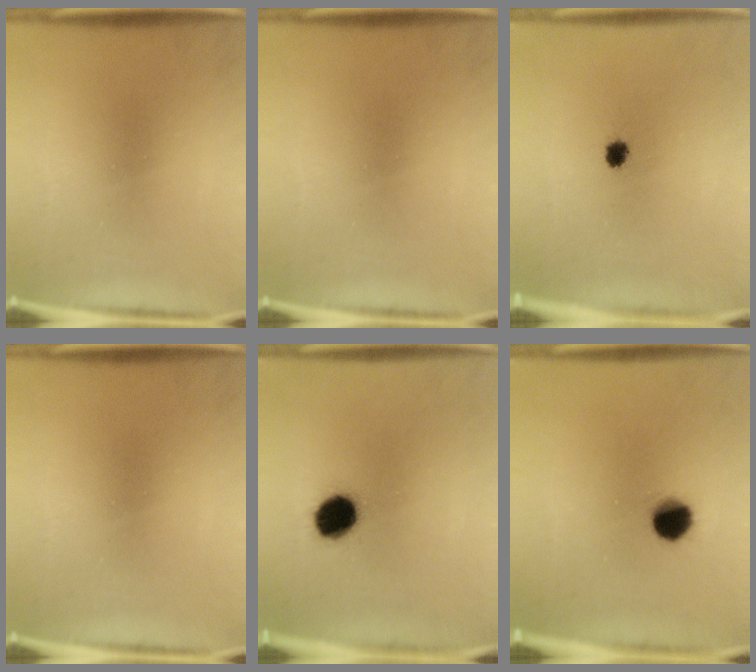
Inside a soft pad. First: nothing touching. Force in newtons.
{"total": 0.0}
{"total": 2.4}
{"total": 0.0}
{"total": 8.8}
{"total": 6.6}